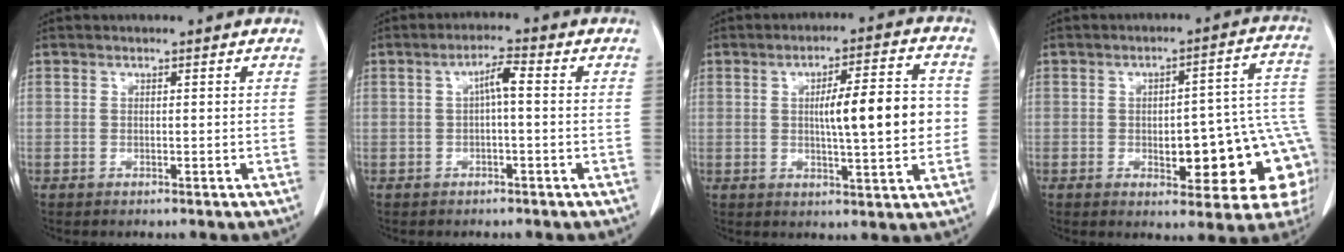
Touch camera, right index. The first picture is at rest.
{"total": 3.3, "force": [0.1, 0.5, 3.3], "torque": [-0.057, 0.012, 0.002]}
{"total": 10.8, "force": [0.3, 1.9, 10.6], "torque": [-0.154, 0.017, 0.006]}
{"total": 16.6, "force": [-3.4, 5.6, 15.2], "torque": [-0.113, 0.043, -0.028]}